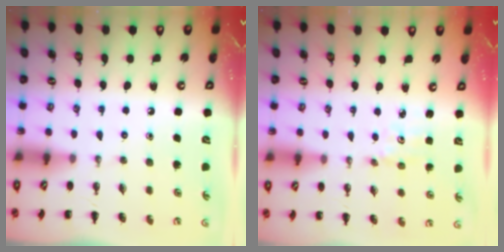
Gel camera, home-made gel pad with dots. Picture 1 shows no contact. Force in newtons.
{"total": 1.1, "press": 1.0, "slide": 0.3}